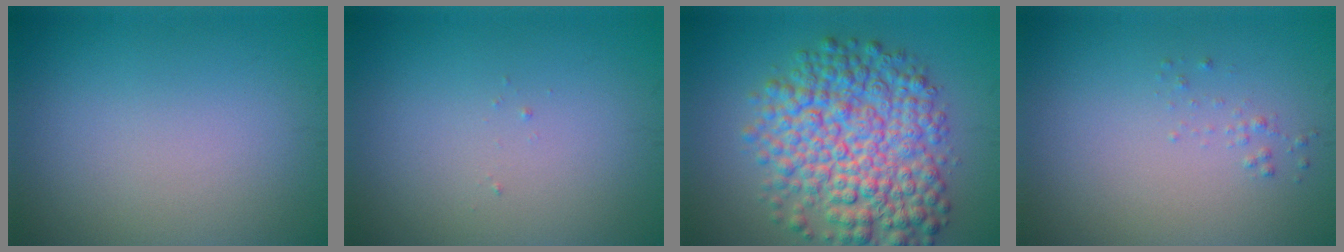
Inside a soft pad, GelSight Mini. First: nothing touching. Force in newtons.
{"total": 0.0}
{"total": 9.6, "press": 9.6, "slide": 0.2}
{"total": 0.6, "press": 0.6, "slide": 0.1}